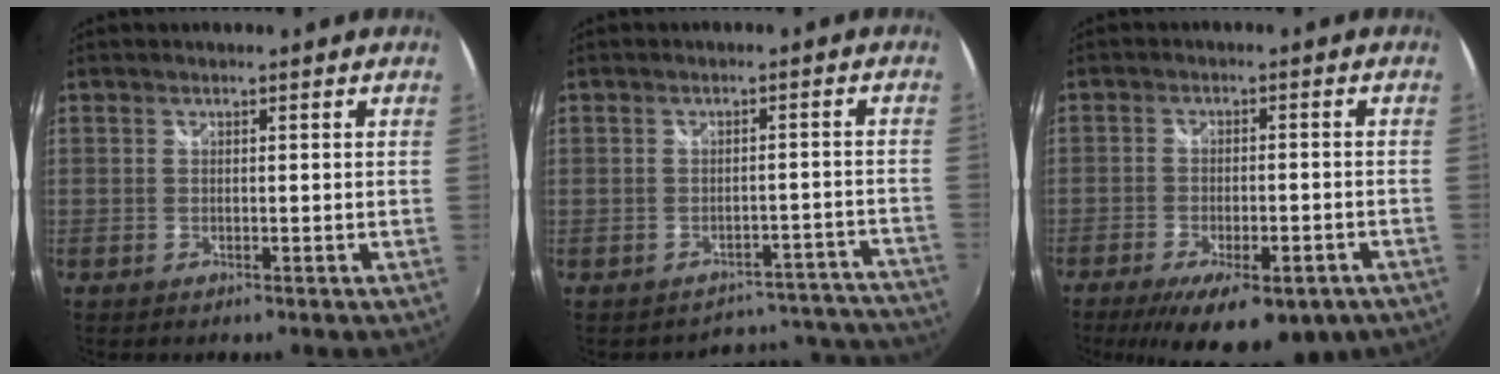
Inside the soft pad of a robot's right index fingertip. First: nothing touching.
{"total": 13.1, "force": [-12.4, 4.1, -0.5], "torque": [0.032, 0.060, -0.142]}
{"total": 17.2, "force": [-11.5, 6.3, 11.1], "torque": [-0.206, -0.040, -0.156]}